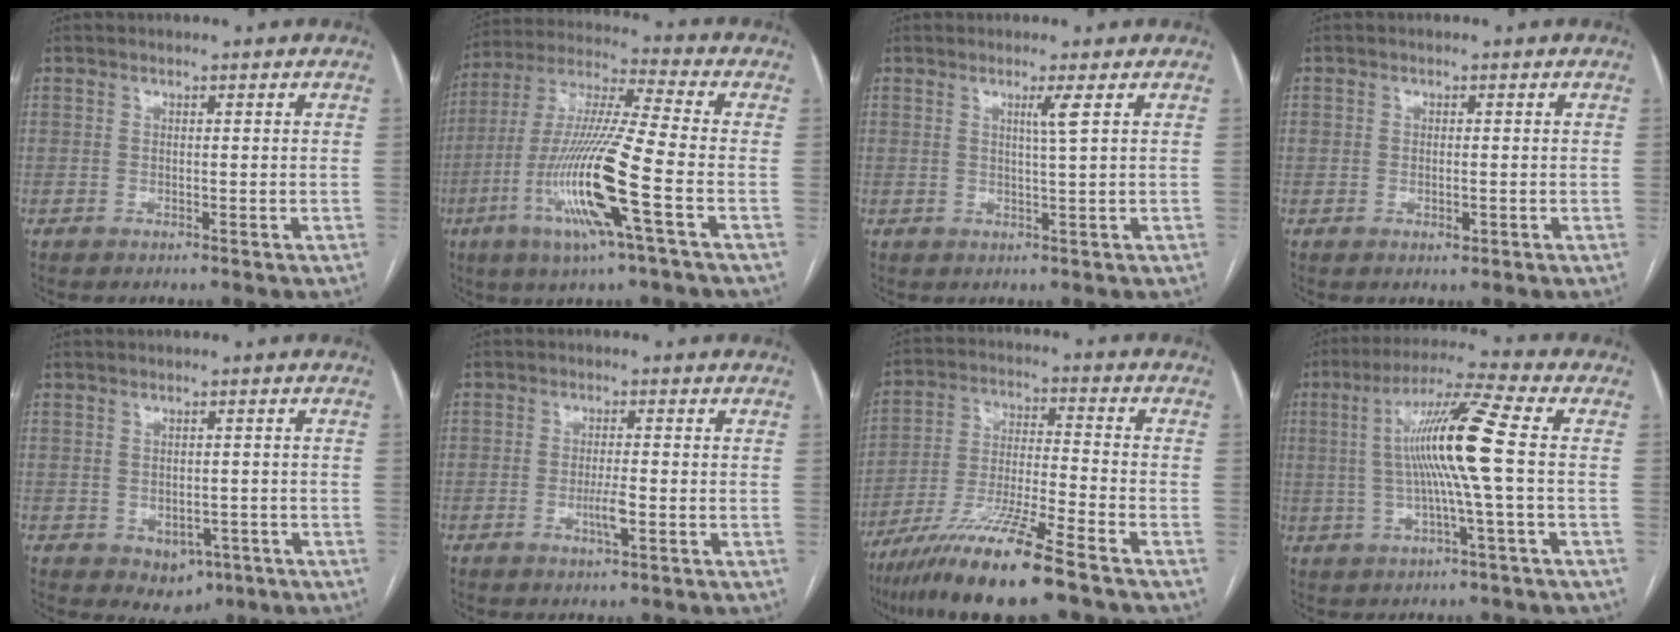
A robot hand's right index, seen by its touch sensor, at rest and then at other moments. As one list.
[{"total": 16.7, "force": [-5.7, -0.2, 15.6], "torque": [-0.320, -0.014, -0.112]}, {"total": 2.1, "force": [0.9, -0.7, 1.7], "torque": [-0.033, -0.004, 0.020]}, {"total": 1.7, "force": [-0.4, 1.0, 1.4], "torque": [-0.020, 0.001, 0.001]}, {"total": 4.3, "force": [-1.7, 3.2, 2.3], "torque": [-0.023, 0.001, -0.009]}, {"total": 3.1, "force": [-1.0, 0.5, 2.9], "torque": [-0.053, 0.000, -0.015]}, {"total": 14.7, "force": [-10.2, 0.3, 10.5], "torque": [-0.210, -0.037, -0.186]}, {"total": 11.8, "force": [0.4, -1.2, 11.8], "torque": [-0.216, 0.010, 0.005]}]